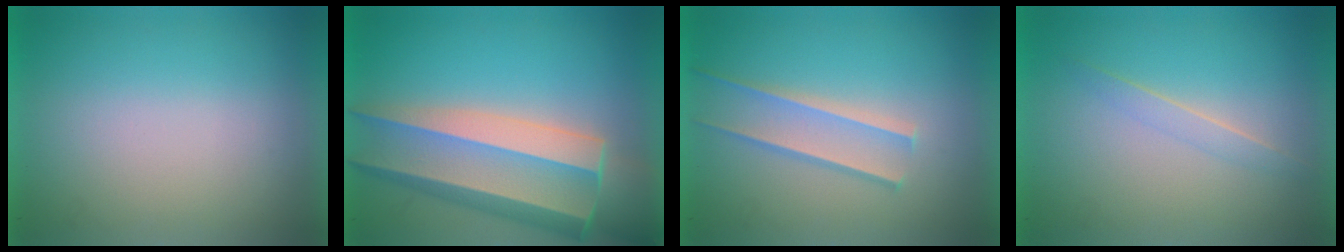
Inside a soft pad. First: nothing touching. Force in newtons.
{"total": 9.9}
{"total": 1.6}
{"total": 1.1}